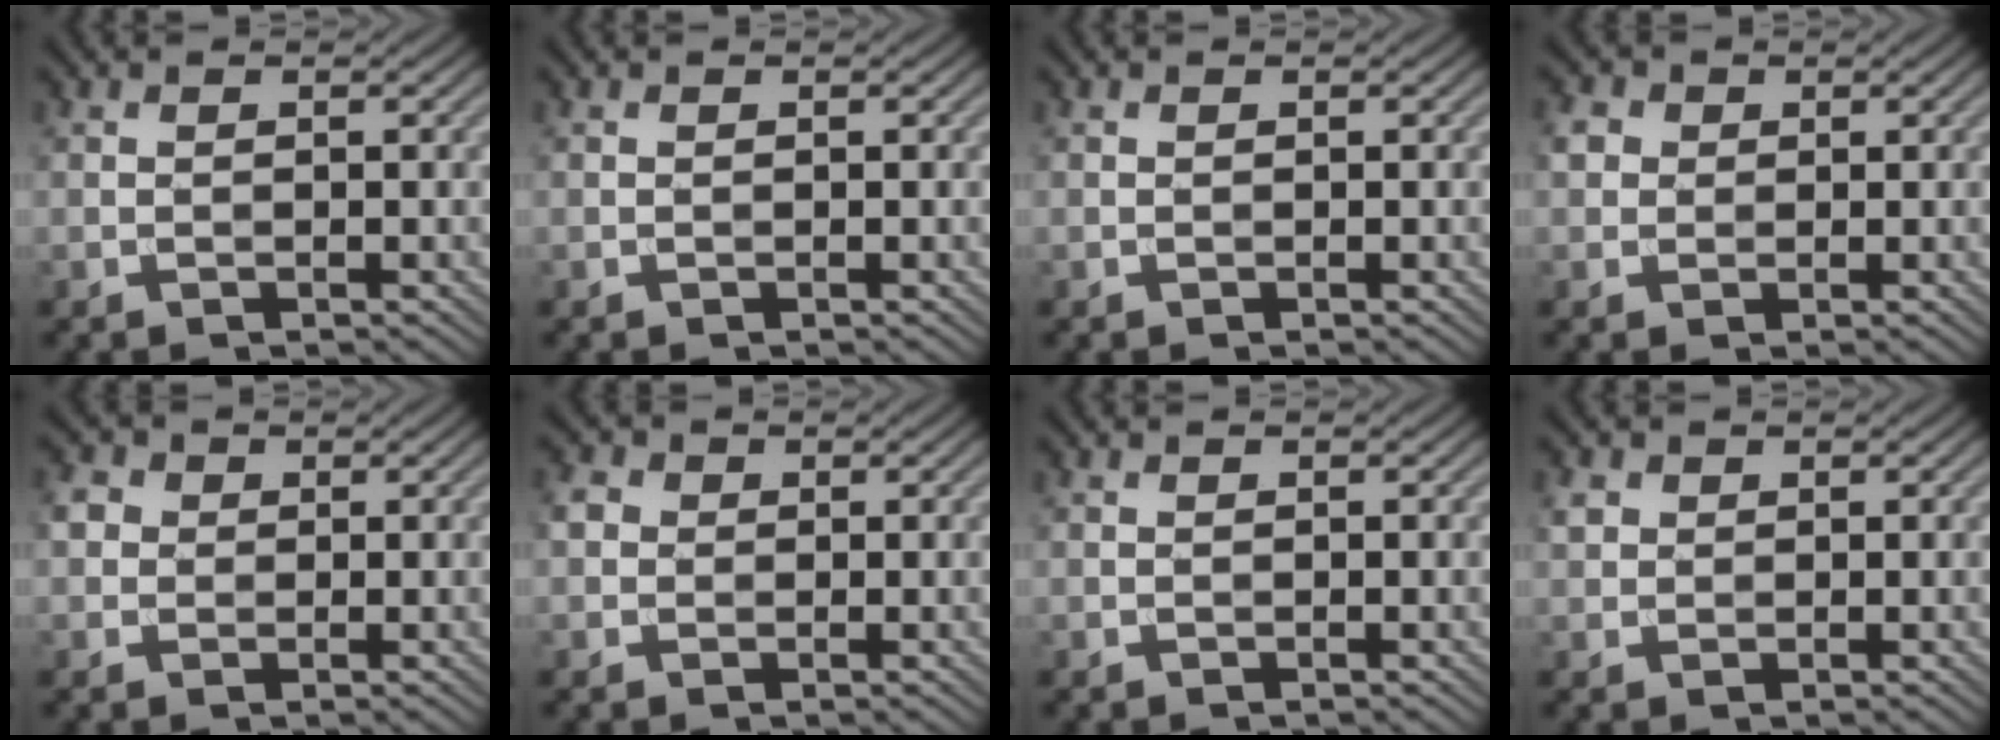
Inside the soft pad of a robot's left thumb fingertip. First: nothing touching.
{"total": 0.0}
{"total": 0.0}
{"total": 2.7, "force": [0.6, 2.4, 1.0], "torque": [-0.028, 0.004, 0.006]}
{"total": 2.9, "force": [0.5, 2.6, 1.1], "torque": [-0.033, 0.008, 0.001]}
{"total": 2.3, "force": [0.2, 2.1, 0.8], "torque": [-0.025, 0.005, -0.003]}
{"total": 0.0}
{"total": 1.6, "force": [0.6, 1.3, 0.5], "torque": [-0.014, 0.001, 0.012]}